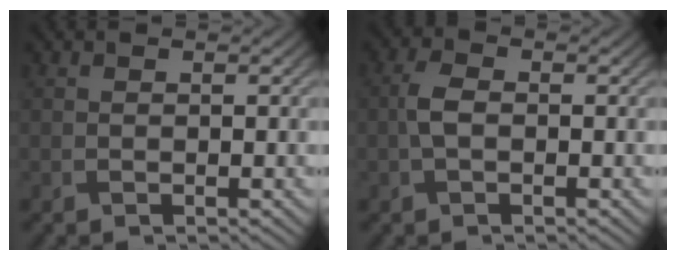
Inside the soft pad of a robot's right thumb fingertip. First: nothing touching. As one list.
[{"total": 2.8, "force": [-0.3, 1.7, 2.2], "torque": [-0.053, 0.005, -0.010]}]